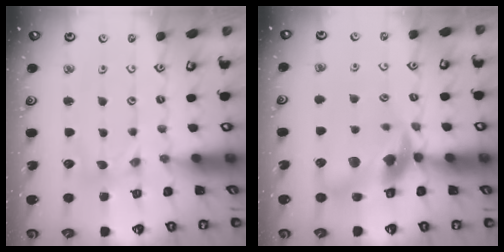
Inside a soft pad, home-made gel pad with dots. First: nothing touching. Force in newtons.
{"total": 13.1, "press": 13.0, "slide": 1.7}